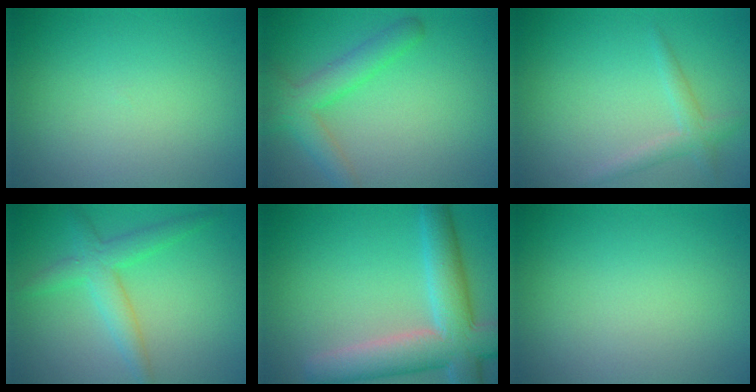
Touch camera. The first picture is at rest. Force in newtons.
{"total": 3.5, "press": 3.5, "slide": 0.2}
{"total": 1.7, "press": 1.7, "slide": 0.0}
{"total": 3.4, "press": 3.4, "slide": 0.1}
{"total": 8.1, "press": 8.1, "slide": 0.8}
{"total": 0.0}